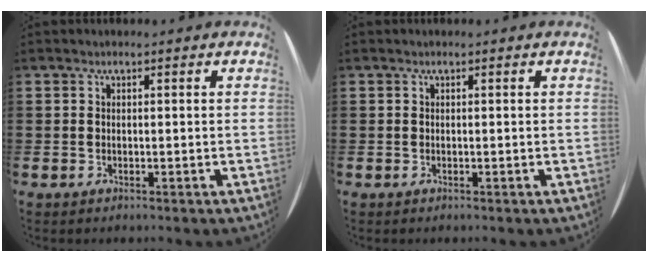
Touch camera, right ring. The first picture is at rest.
{"total": 0.0}